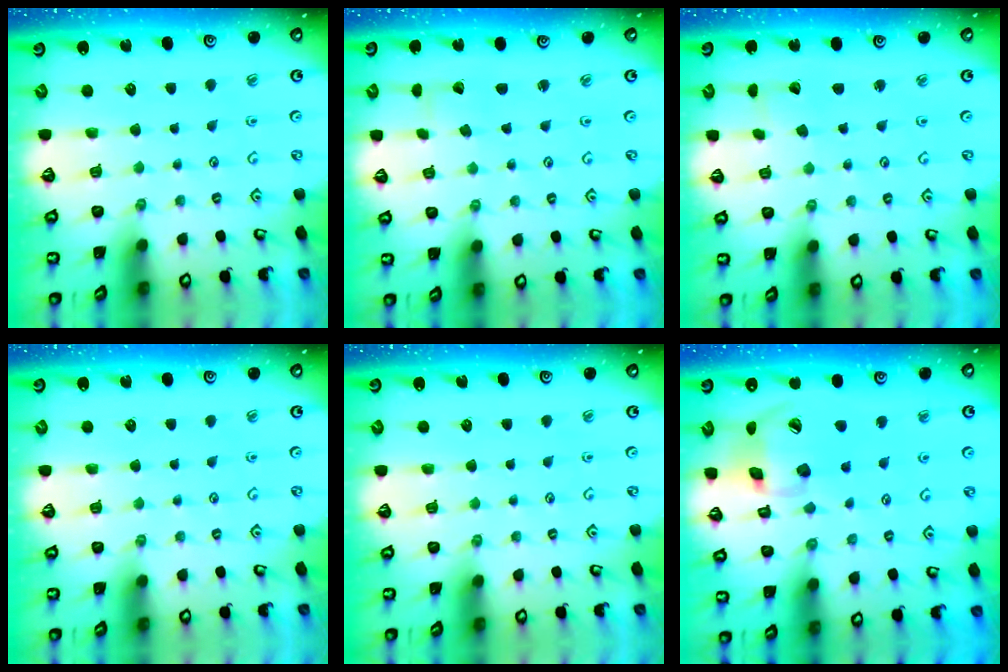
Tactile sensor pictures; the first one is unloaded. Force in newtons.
{"total": 1.4, "press": 1.4, "slide": 0.1}
{"total": 2.0, "press": 2.0, "slide": 0.3}
{"total": 0.0}
{"total": 0.0}
{"total": 17.0, "press": 16.8, "slide": 2.5}